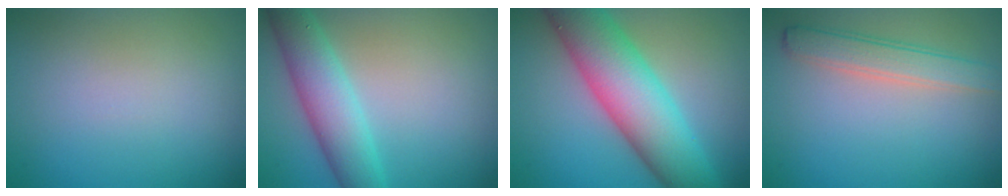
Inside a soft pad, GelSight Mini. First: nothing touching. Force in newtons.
{"total": 5.2, "press": 5.2, "slide": 0.0}
{"total": 9.6, "press": 9.6, "slide": 0.3}
{"total": 2.9, "press": 2.9, "slide": 0.2}